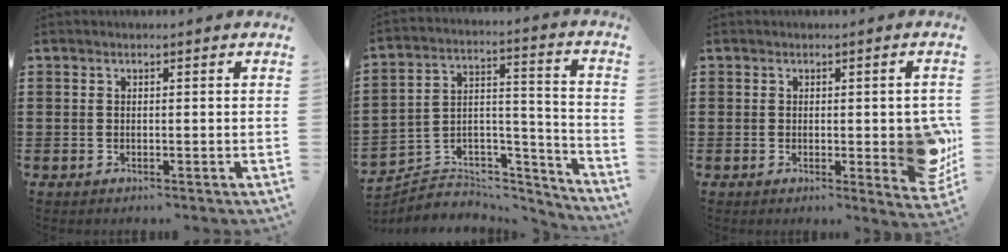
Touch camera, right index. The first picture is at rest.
{"total": 4.1, "force": [-3.2, 2.6, 0.3], "torque": [-0.015, -0.005, -0.065]}
{"total": 6.2, "force": [-0.3, 1.8, 5.9], "torque": [-0.066, -0.016, -0.004]}